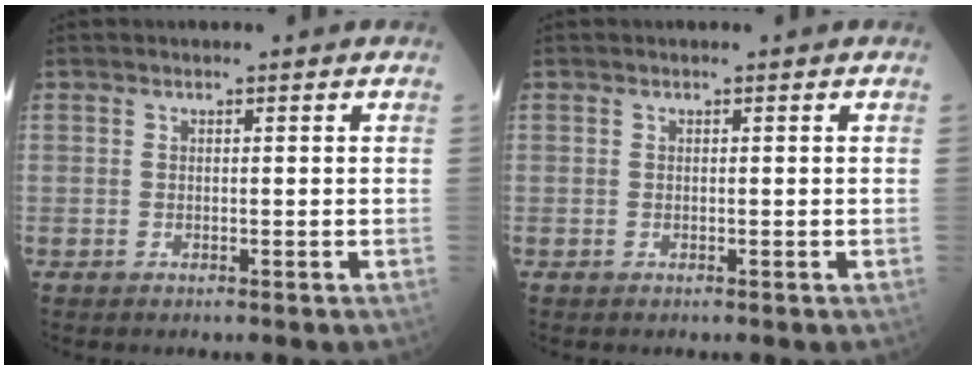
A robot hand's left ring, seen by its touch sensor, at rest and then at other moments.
{"total": 0.0}